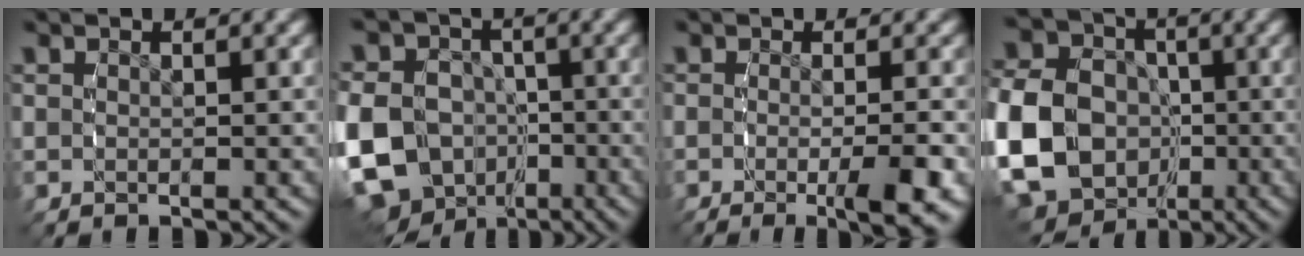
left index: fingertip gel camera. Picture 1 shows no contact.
{"total": 12.7, "force": [-3.4, 11.5, 4.3], "torque": [-0.111, -0.059, -0.060]}
{"total": 3.4, "force": [-1.8, 0.0, 2.8], "torque": [-0.045, -0.004, -0.032]}
{"total": 14.7, "force": [-3.3, 13.3, 5.5], "torque": [-0.153, -0.056, -0.053]}